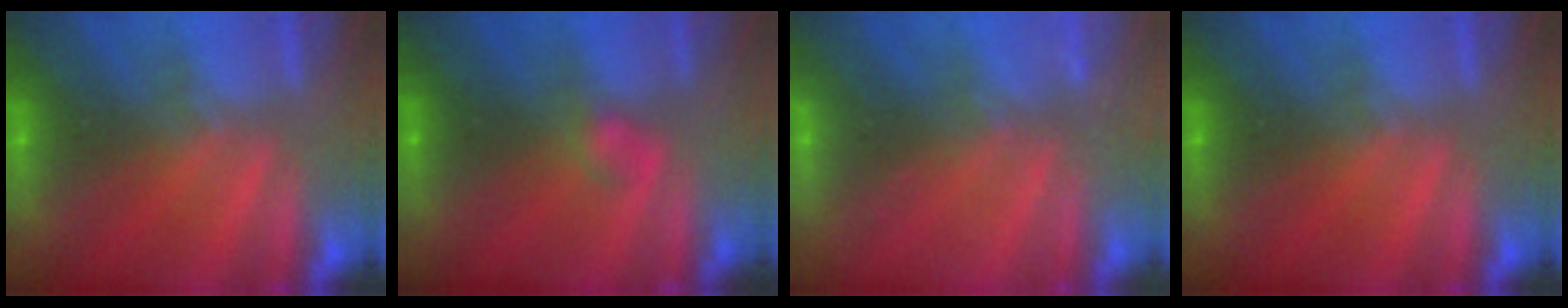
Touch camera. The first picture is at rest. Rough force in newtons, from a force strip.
{"total": 2.2}
{"total": 2.2}
{"total": 0.0}